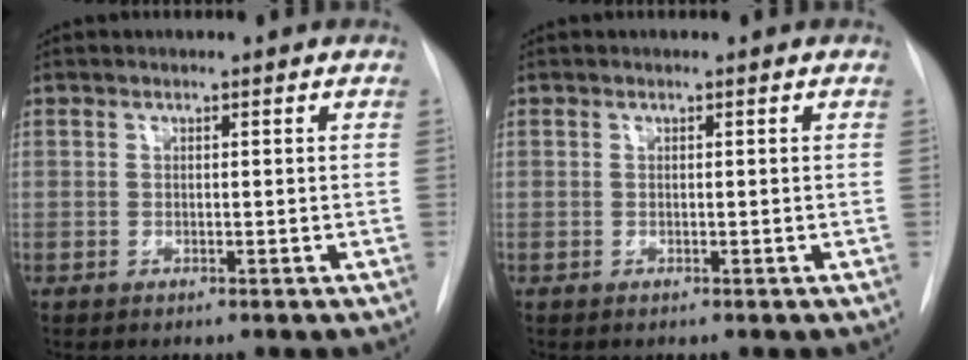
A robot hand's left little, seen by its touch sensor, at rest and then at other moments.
{"total": 0.0}